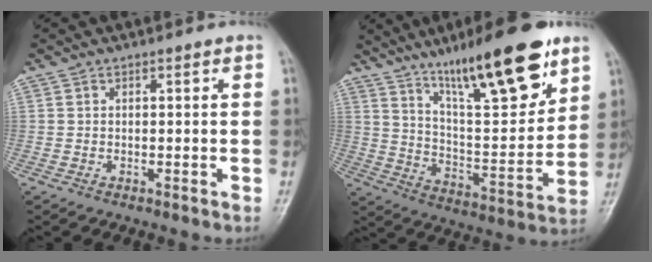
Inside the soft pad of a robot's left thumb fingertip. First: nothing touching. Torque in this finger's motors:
{"motor_torque": [0.62, 0.59, 1.40, -1.38, 0.17]}